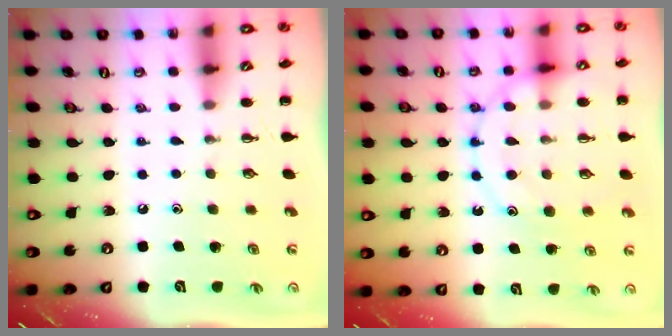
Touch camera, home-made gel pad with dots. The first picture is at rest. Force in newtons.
{"total": 13.3, "press": 13.2, "slide": 1.6}